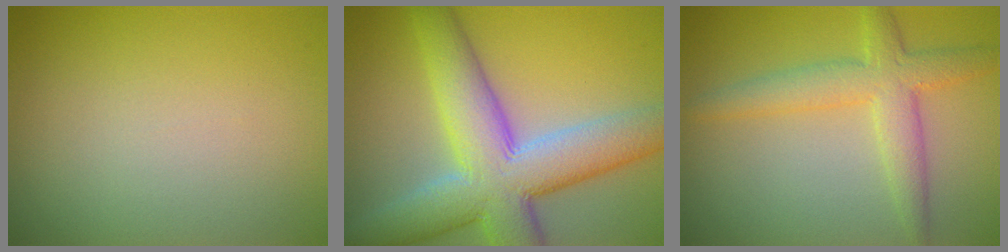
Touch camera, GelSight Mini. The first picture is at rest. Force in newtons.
{"total": 10.5, "press": 10.5, "slide": 0.8}
{"total": 4.2, "press": 4.2, "slide": 0.2}